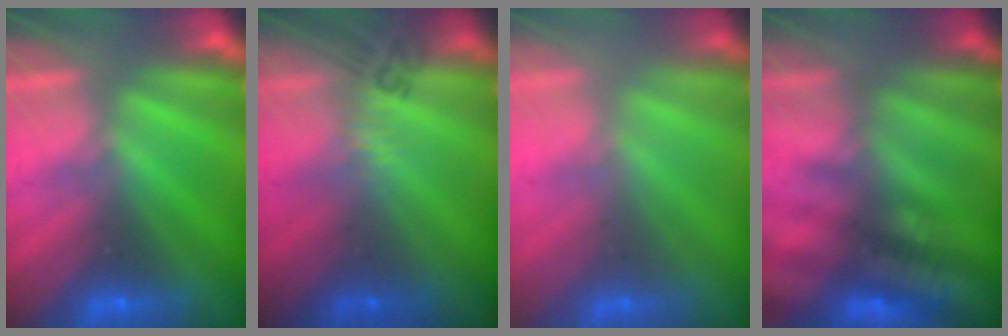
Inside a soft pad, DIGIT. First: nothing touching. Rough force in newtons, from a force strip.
{"total": 2.4}
{"total": 2.2}
{"total": 2.8}